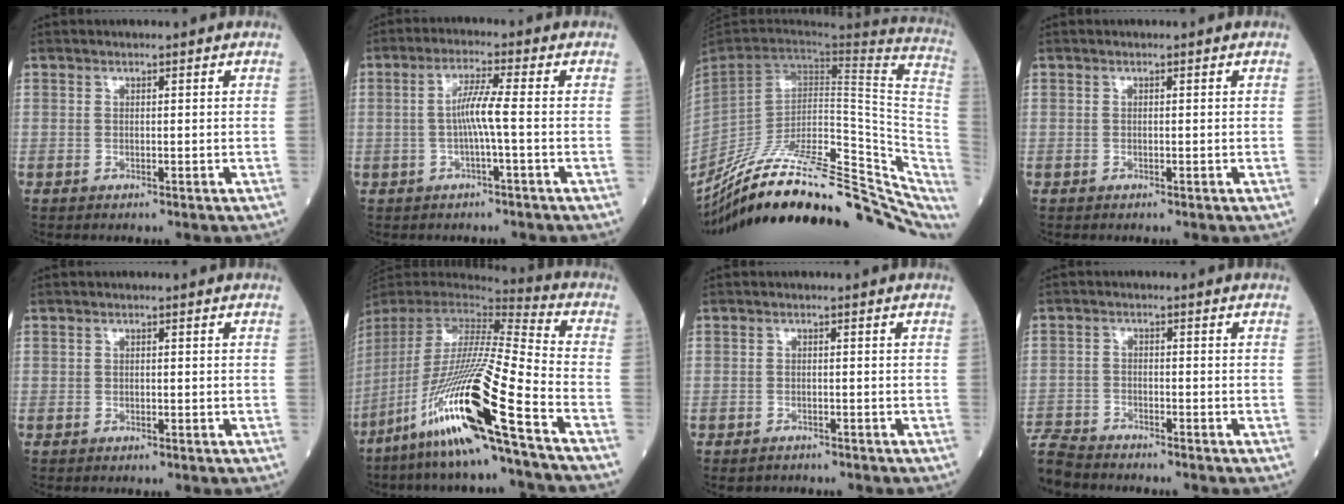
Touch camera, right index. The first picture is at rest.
{"total": 5.3, "force": [-0.6, 0.2, 5.2], "torque": [-0.106, 0.009, -0.008]}
{"total": 36.8, "force": [-25.6, 11.4, 23.8], "torque": [-0.335, -0.035, -0.377]}
{"total": 0.0}
{"total": 0.7, "force": [-0.1, 0.6, 0.4], "torque": [-0.022, 0.008, -0.001]}
{"total": 26.6, "force": [-14.2, 1.0, 22.5], "torque": [-0.466, -0.068, -0.272]}
{"total": 3.8, "force": [-3.1, 1.9, 1.2], "torque": [-0.031, -0.001, -0.040]}
{"total": 9.2, "force": [-8.5, 2.7, 2.4], "torque": [-0.064, -0.007, -0.151]}